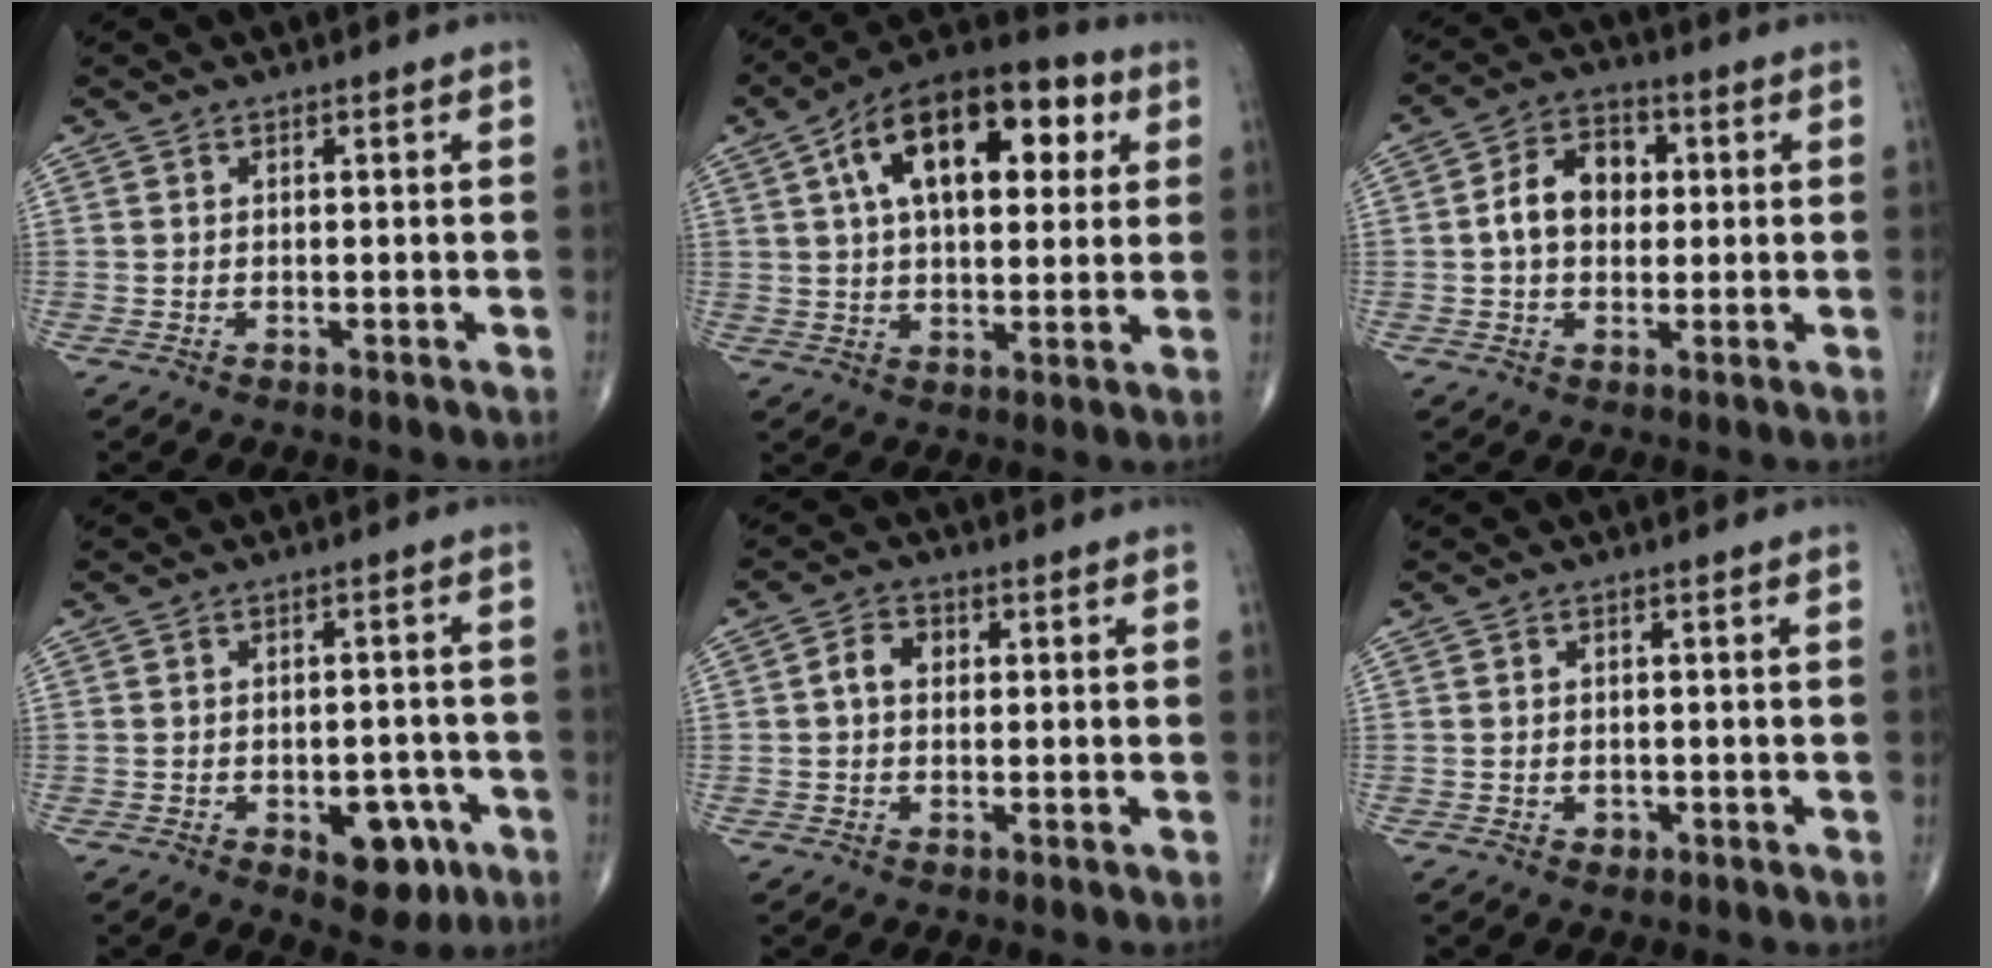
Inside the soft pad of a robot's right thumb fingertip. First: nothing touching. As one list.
[{"total": 21.0, "force": [6.7, 10.9, 16.6], "torque": [-0.232, 0.017, 0.097]}, {"total": 9.0, "force": [0.7, 6.6, 6.2], "torque": [-0.084, 0.021, 0.005]}, {"total": 7.9, "force": [-3.4, 4.4, 5.6], "torque": [-0.042, 0.018, -0.036]}, {"total": 3.4, "force": [0.4, 2.6, 2.2], "torque": [-0.036, 0.012, 0.002]}, {"total": 1.1, "force": [-0.4, 0.9, 0.5], "torque": [-0.003, 0.002, -0.003]}]